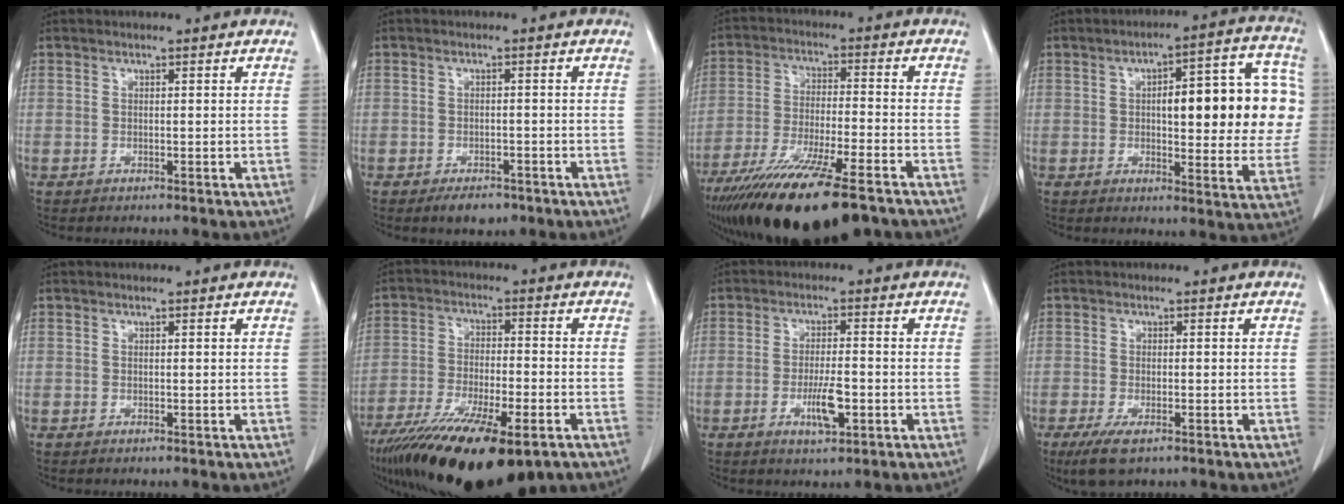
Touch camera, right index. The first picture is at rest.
{"total": 3.6, "force": [-2.5, 1.9, 1.8], "torque": [-0.024, 0.000, -0.029]}
{"total": 20.7, "force": [-15.3, 3.0, 13.7], "torque": [-0.230, -0.043, -0.255]}
{"total": 18.1, "force": [2.1, 5.5, 17.1], "torque": [-0.209, 0.035, 0.027]}
{"total": 0.0}
{"total": 21.4, "force": [-14.4, 5.4, 14.9], "torque": [-0.250, -0.041, -0.230]}
{"total": 5.3, "force": [-1.9, 1.1, 4.8], "torque": [-0.086, -0.003, -0.030]}
{"total": 4.6, "force": [-2.9, 1.4, 3.3], "torque": [-0.067, -0.011, -0.048]}